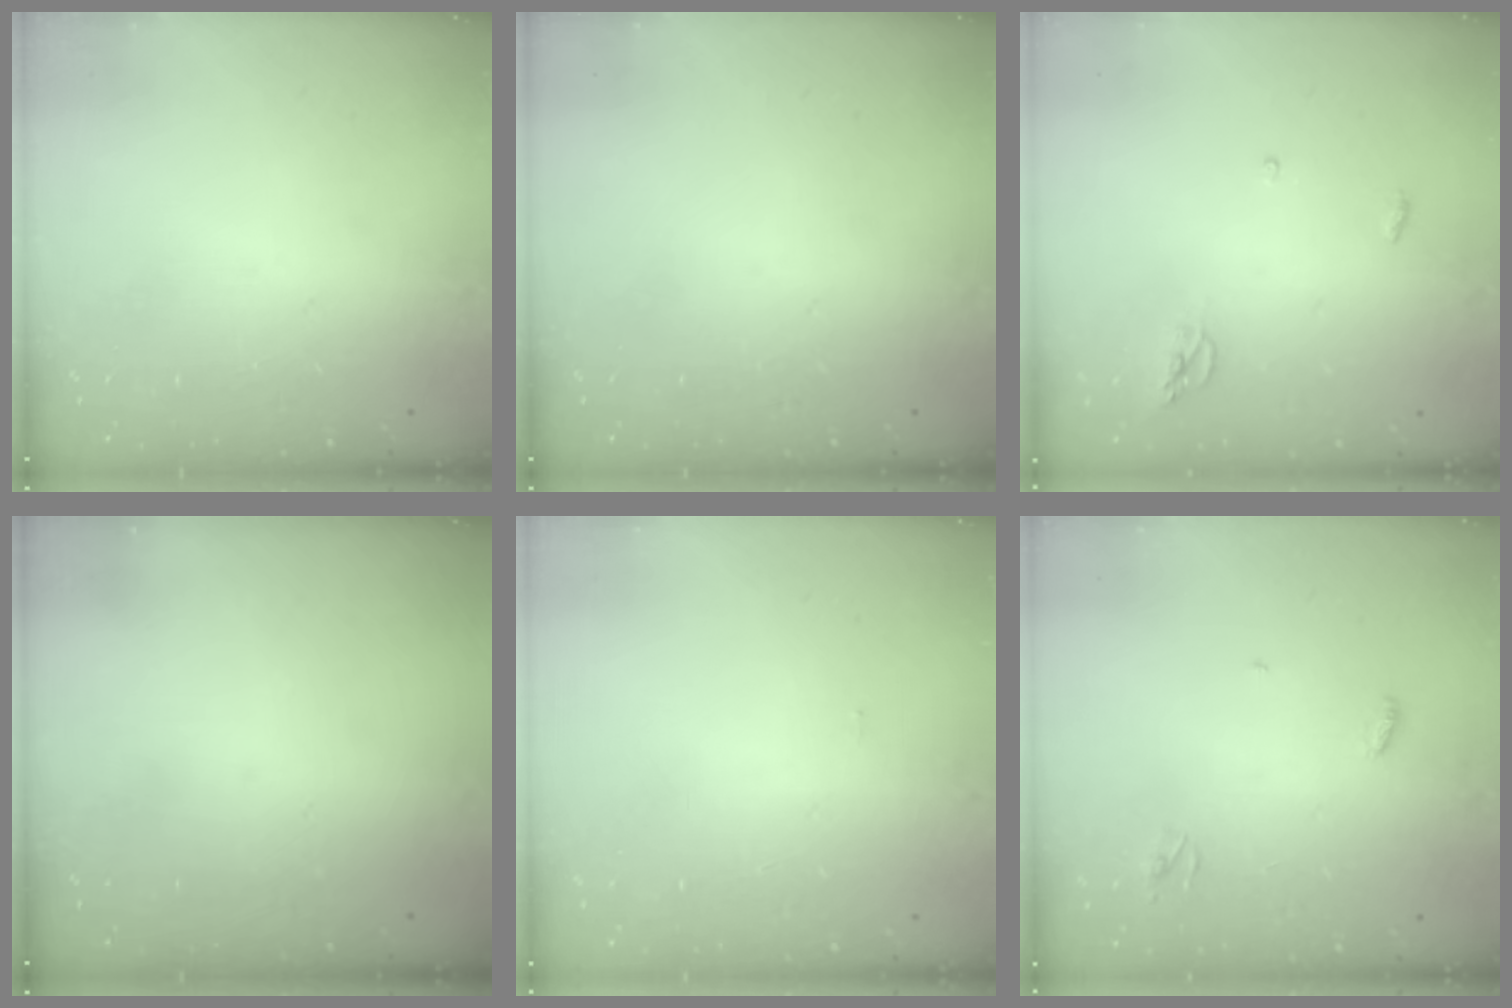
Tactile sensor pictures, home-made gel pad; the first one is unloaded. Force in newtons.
{"total": 0.0}
{"total": 3.8, "press": 3.7, "slide": 0.2}
{"total": 0.0}
{"total": 6.0, "press": 0.9, "slide": 5.9}
{"total": 3.3, "press": 3.2, "slide": 0.3}